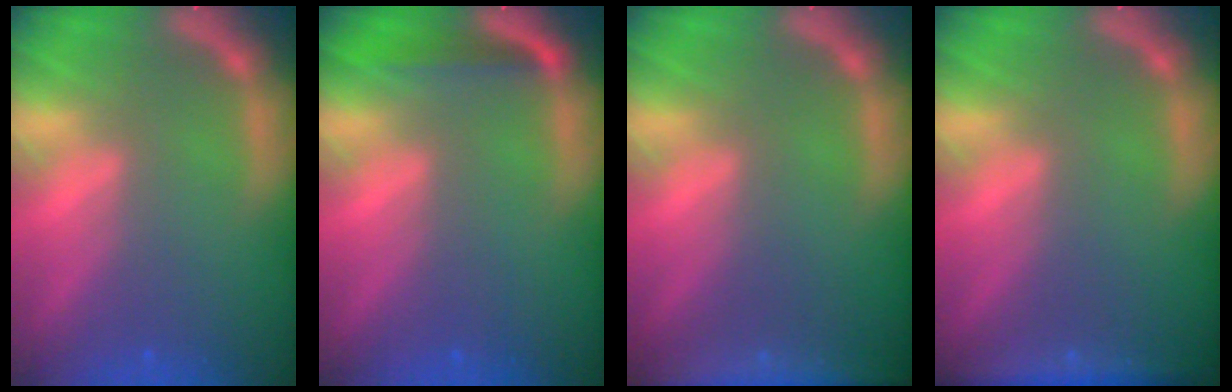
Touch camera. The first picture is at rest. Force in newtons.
{"total": 2.5}
{"total": 6.9}
{"total": 3.5}